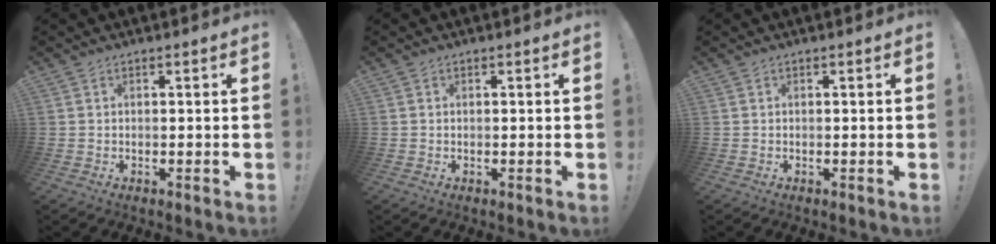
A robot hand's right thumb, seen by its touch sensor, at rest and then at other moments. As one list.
[{"total": 0.0}, {"total": 0.0}]